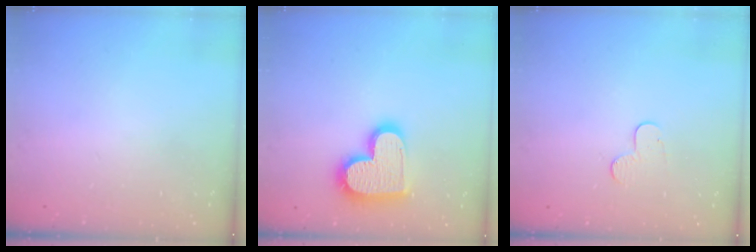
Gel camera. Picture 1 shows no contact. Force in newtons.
{"total": 17.6, "press": 17.5, "slide": 1.2}
{"total": 5.7, "press": 5.7, "slide": 0.5}